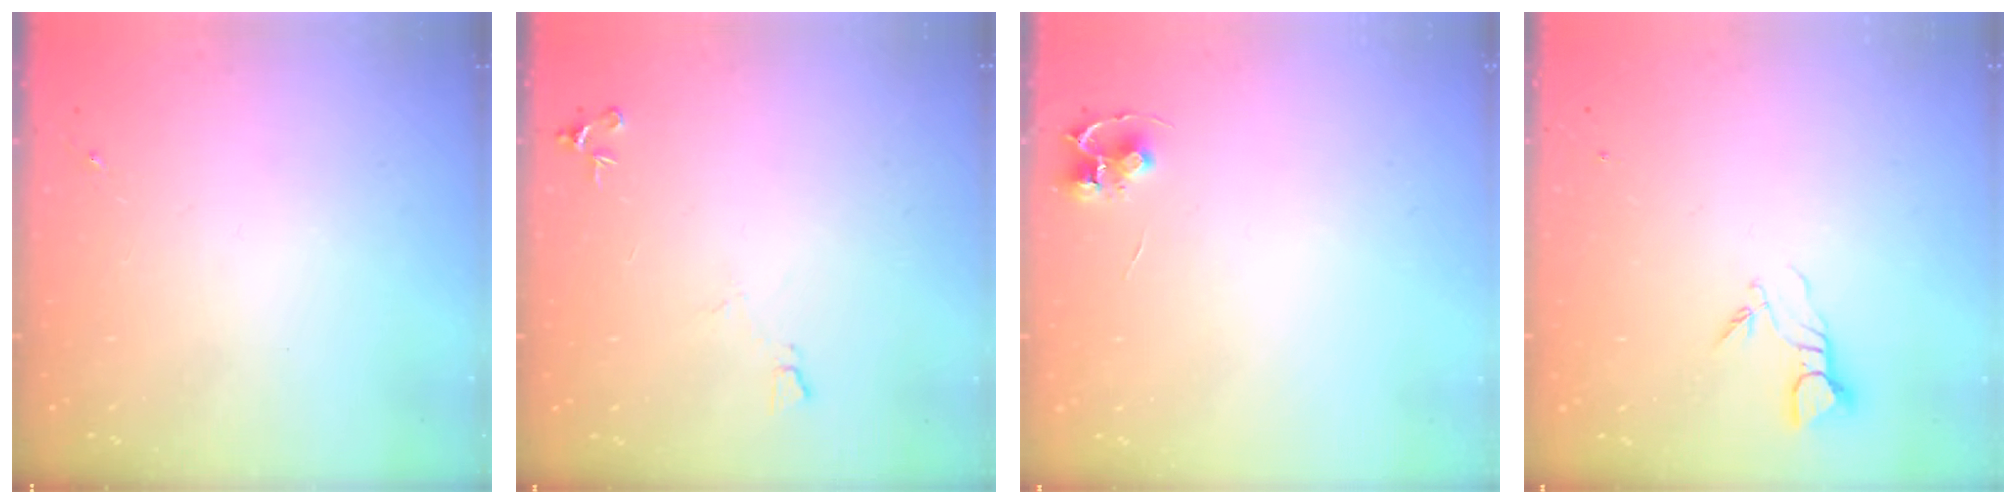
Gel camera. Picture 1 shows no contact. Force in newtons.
{"total": 4.4, "press": 4.3, "slide": 0.9}
{"total": 4.7, "press": 4.7, "slide": 0.4}
{"total": 3.8, "press": 3.8, "slide": 0.3}